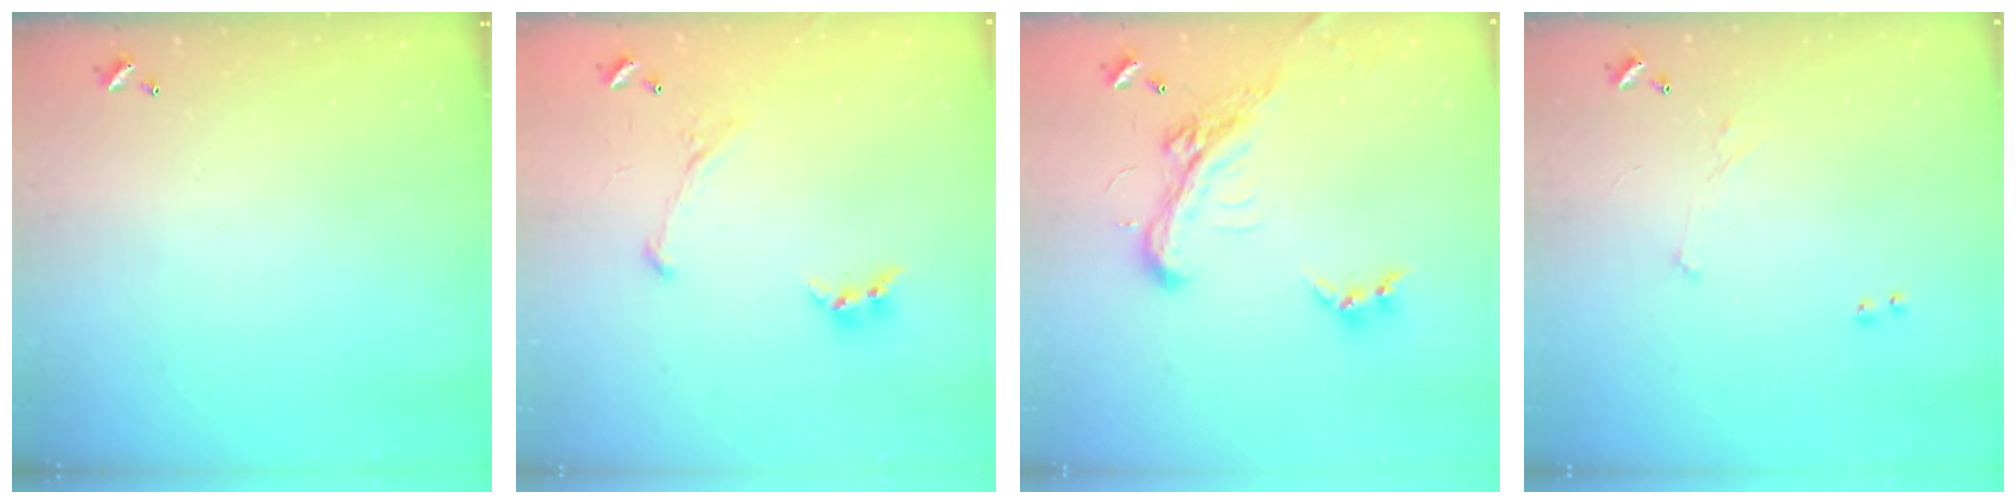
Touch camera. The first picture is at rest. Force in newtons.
{"total": 2.8, "press": 2.6, "slide": 1.0}
{"total": 5.5, "press": 5.3, "slide": 1.5}
{"total": 0.7, "press": 0.3, "slide": 0.6}